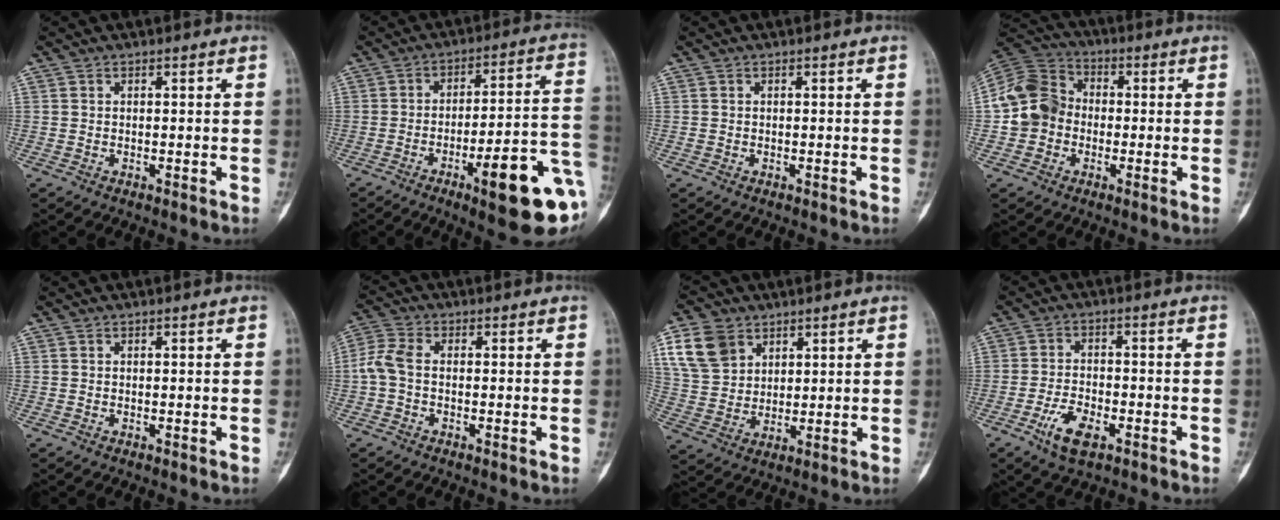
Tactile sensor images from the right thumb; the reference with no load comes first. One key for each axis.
{"total": 18.8, "fx": -7.2, "fy": 4.0, "fz": 17.0, "tx": -0.180, "ty": 0.033, "tz": -0.091}
{"total": 0.0}
{"total": 10.9, "fx": -1.3, "fy": 9.7, "fz": 4.7, "tx": -0.078, "ty": 0.031, "tz": -0.038}
{"total": 0.0}
{"total": 4.6, "fx": -0.5, "fy": 3.2, "fz": 3.3, "tx": -0.084, "ty": 0.011, "tz": -0.022}
{"total": 10.2, "fx": 5.0, "fy": 7.5, "fz": 4.8, "tx": -0.082, "ty": -0.011, "tz": 0.104}
{"total": 6.8, "fx": -3.6, "fy": 3.1, "fz": 4.9, "tx": -0.089, "ty": 0.011, "tz": -0.064}